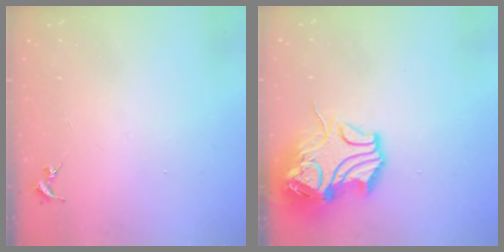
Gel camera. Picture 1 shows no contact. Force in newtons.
{"total": 13.9, "press": 13.8, "slide": 2.1}